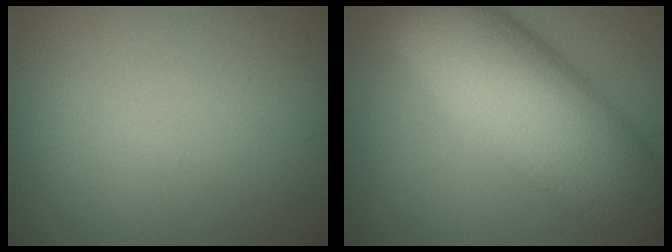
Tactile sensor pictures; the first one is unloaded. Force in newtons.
{"total": 12.9, "press": 12.9, "slide": 0.5}